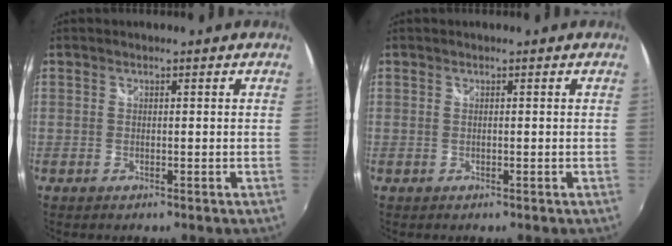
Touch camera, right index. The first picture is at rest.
{"total": 0.0}